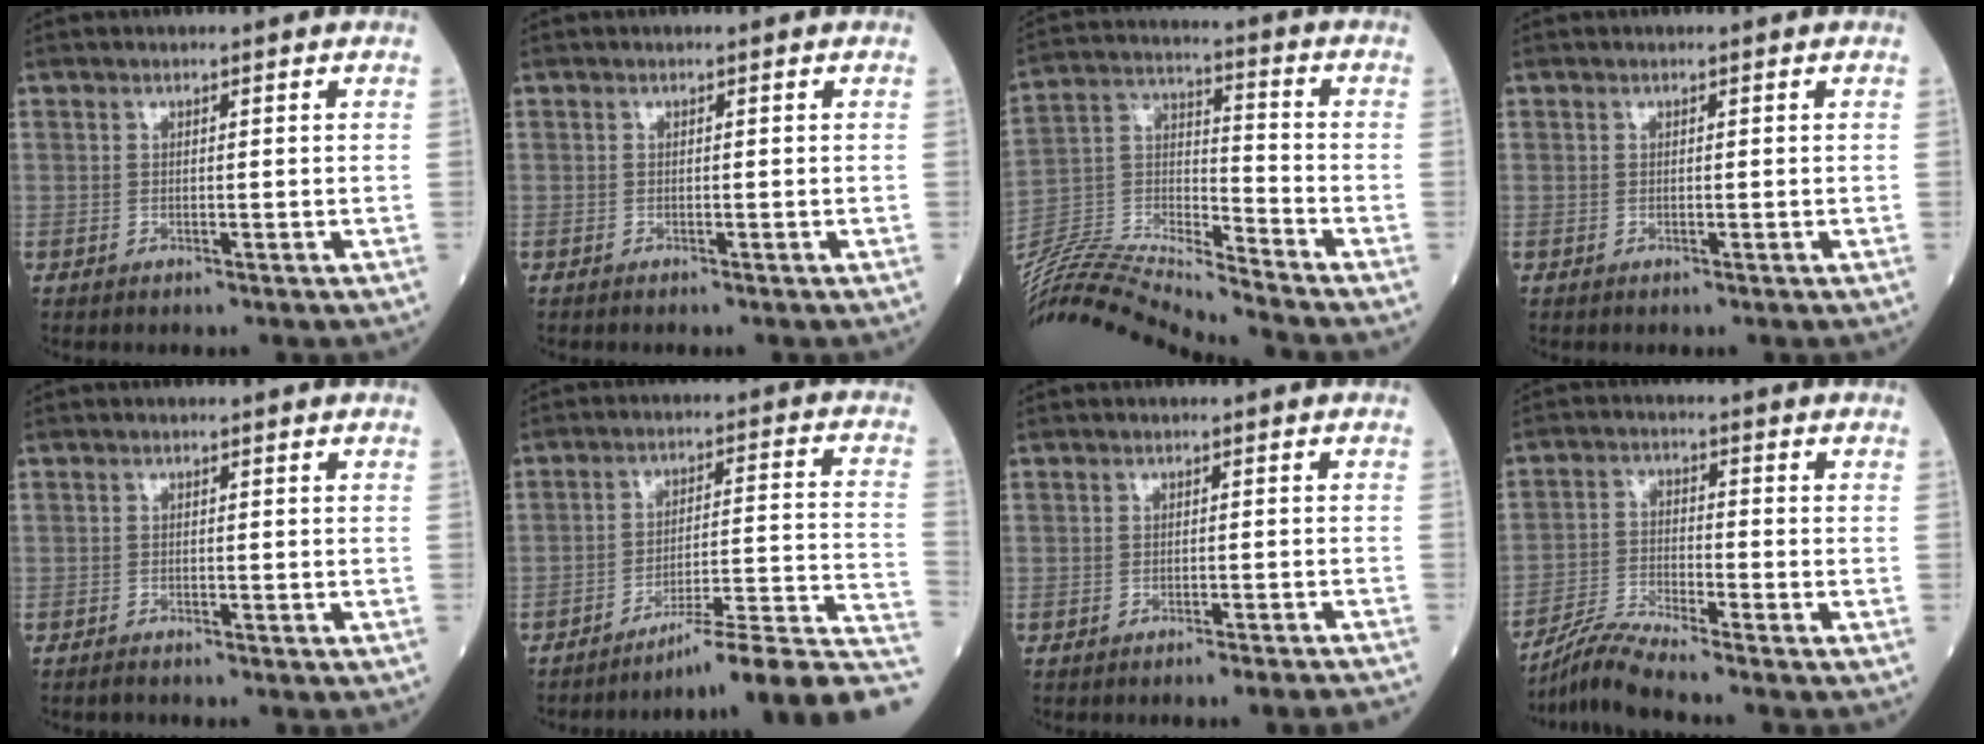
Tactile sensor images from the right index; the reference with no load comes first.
{"total": 0.0}
{"total": 19.7, "force": [-18.7, -1.4, 6.0], "torque": [-0.121, 0.007, -0.337]}
{"total": 0.0}
{"total": 0.9, "force": [-0.9, 0.1, 0.1], "torque": [-0.010, -0.003, -0.017]}
{"total": 16.5, "force": [-13.3, -1.6, 9.6], "torque": [-0.079, 0.025, -0.192]}
{"total": 5.3, "force": [-4.8, -0.8, 1.9], "torque": [-0.013, -0.007, -0.061]}
{"total": 6.4, "force": [-6.0, -1.7, 1.7], "torque": [-0.048, -0.019, -0.117]}